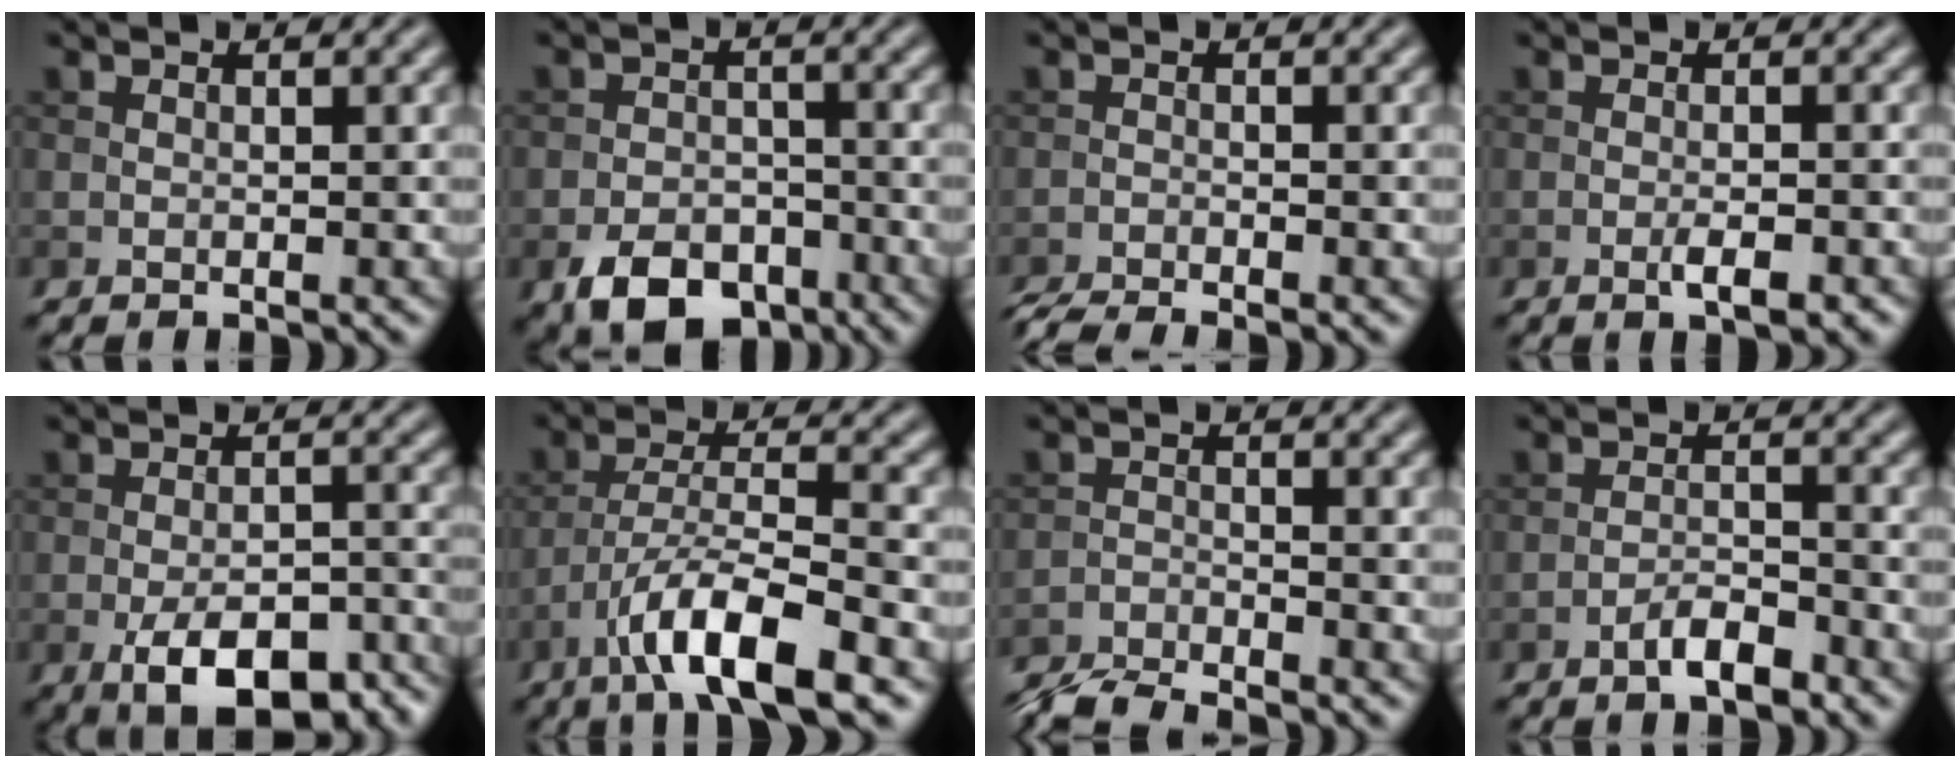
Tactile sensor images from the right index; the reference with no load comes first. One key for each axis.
{"total": 6.6, "fx": -3.9, "fy": 3.9, "fz": 3.5, "tx": -0.057, "ty": -0.008, "tz": -0.069}
{"total": 4.2, "fx": -3.7, "fy": 0.4, "fz": 1.9, "tx": -0.039, "ty": -0.019, "tz": -0.072}
{"total": 2.3, "fx": -1.2, "fy": 0.5, "fz": 1.9, "tx": -0.033, "ty": 0.000, "tz": -0.021}
{"total": 8.9, "fx": -4.8, "fy": 3.8, "fz": 6.5, "tx": -0.100, "ty": -0.009, "tz": -0.068}
{"total": 8.8, "fx": -5.2, "fy": 2.2, "fz": 6.8, "tx": -0.115, "ty": 0.006, "tz": -0.096}
{"total": 4.0, "fx": -3.9, "fy": 0.4, "fz": 0.8, "tx": -0.021, "ty": -0.009, "tz": -0.079}
{"total": 2.8, "fx": -1.9, "fy": 0.8, "fz": 1.8, "tx": -0.030, "ty": 0.007, "tz": -0.037}